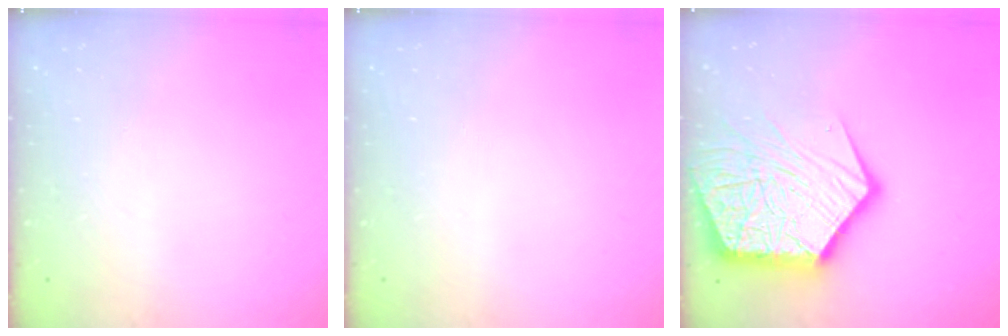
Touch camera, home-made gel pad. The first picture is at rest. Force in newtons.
{"total": 0.0}
{"total": 23.6, "press": 23.5, "slide": 2.3}